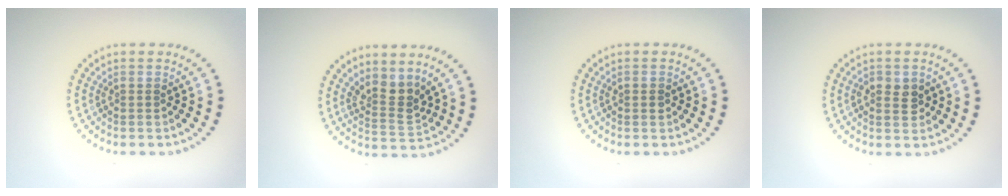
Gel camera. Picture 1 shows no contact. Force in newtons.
{"total": 2.8, "press": 2.0, "slide": 1.9}
{"total": 1.0, "press": 1.0, "slide": 0.1}
{"total": 2.1, "press": 2.1, "slide": 0.1}